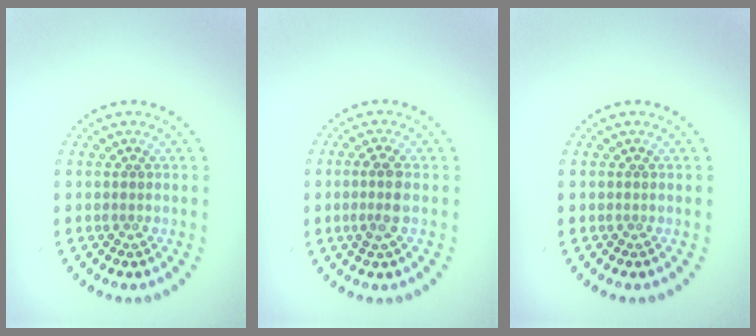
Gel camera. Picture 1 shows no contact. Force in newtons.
{"total": 2.1, "press": 1.9, "slide": 0.9}
{"total": 0.0}